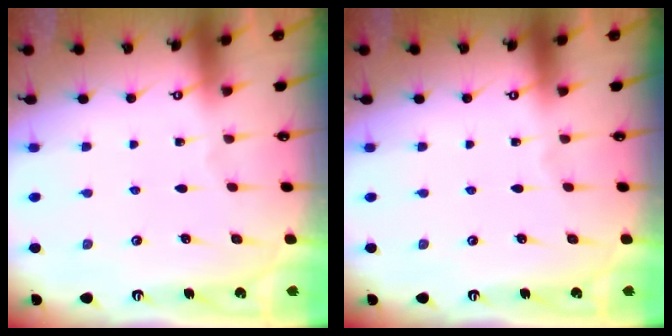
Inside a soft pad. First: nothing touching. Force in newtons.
{"total": 0.0}